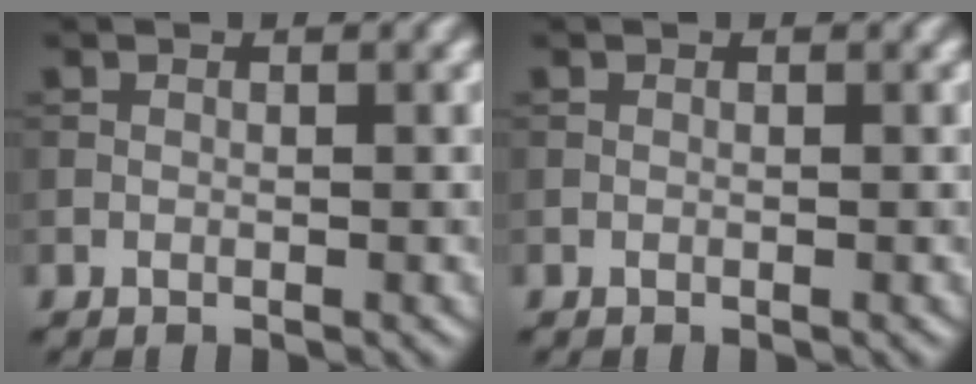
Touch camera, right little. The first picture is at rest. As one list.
[{"total": 0.0}]